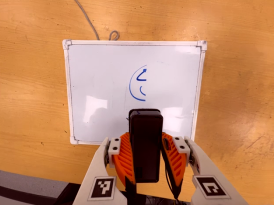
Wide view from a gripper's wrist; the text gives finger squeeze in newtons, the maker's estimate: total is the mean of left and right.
{"total": 5.8, "left": 4.7, "right": 7.0}